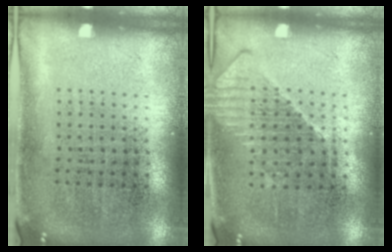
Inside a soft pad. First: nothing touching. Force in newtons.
{"total": 1.2, "press": 1.2, "slide": 0.3}